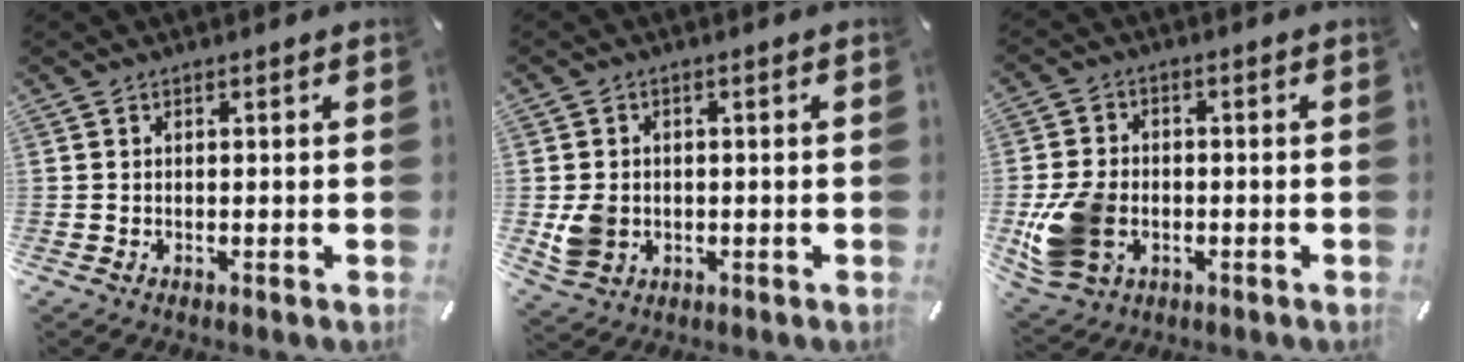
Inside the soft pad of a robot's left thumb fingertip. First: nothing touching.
{"total": 5.6, "force": [-0.7, 4.9, 2.5], "torque": [-0.043, 0.002, -0.011]}
{"total": 12.2, "force": [-2.8, 9.3, 7.4], "torque": [-0.169, 0.007, -0.048]}